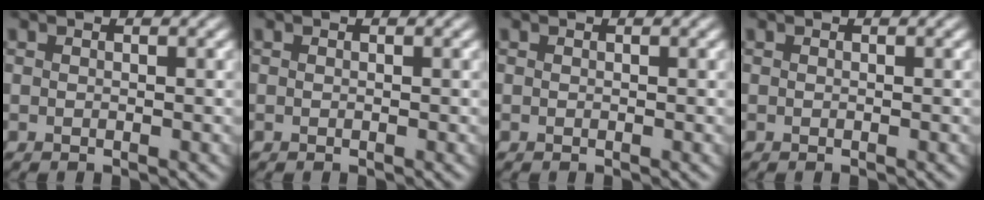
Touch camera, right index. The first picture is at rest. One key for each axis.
{"total": 0.0}
{"total": 0.0}
{"total": 0.0}